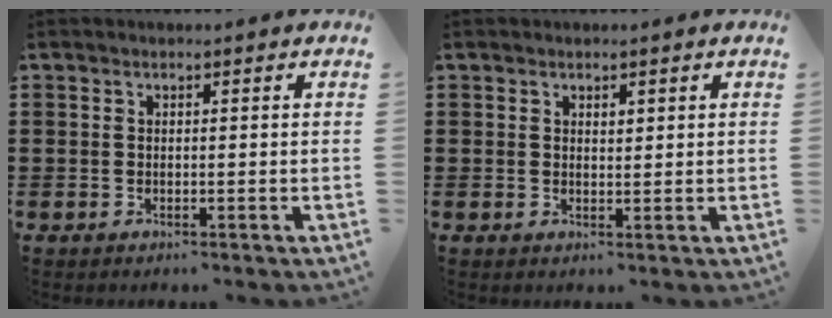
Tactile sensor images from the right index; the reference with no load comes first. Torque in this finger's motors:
{"motor_torque": [0.30, 0.12, 0.01, 0.03]}